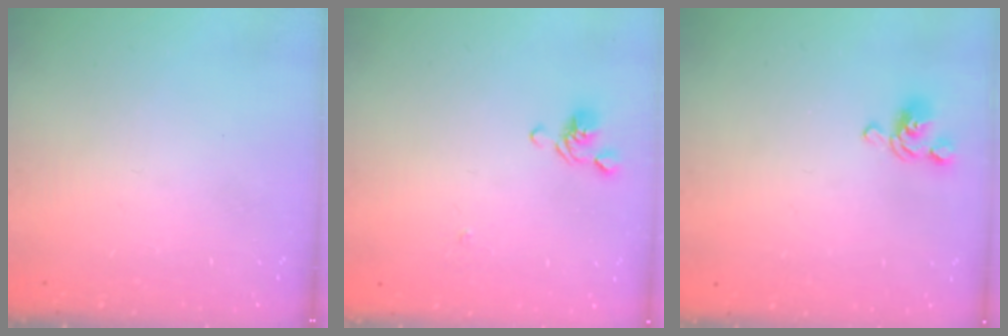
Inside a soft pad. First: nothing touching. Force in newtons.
{"total": 1.4, "press": 1.2, "slide": 0.6}
{"total": 2.6, "press": 2.5, "slide": 0.7}